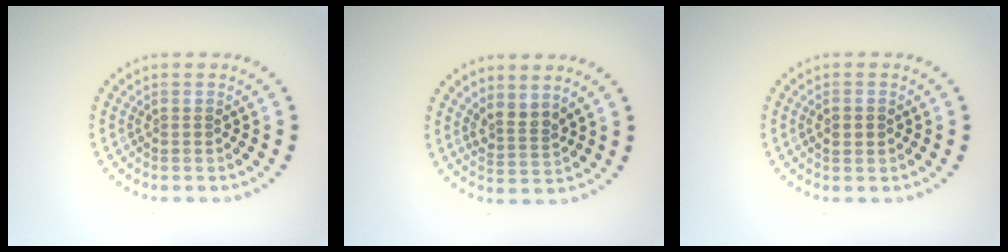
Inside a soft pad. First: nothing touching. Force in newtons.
{"total": 2.2, "press": 1.6, "slide": 1.4}
{"total": 1.9, "press": 1.9, "slide": 0.1}